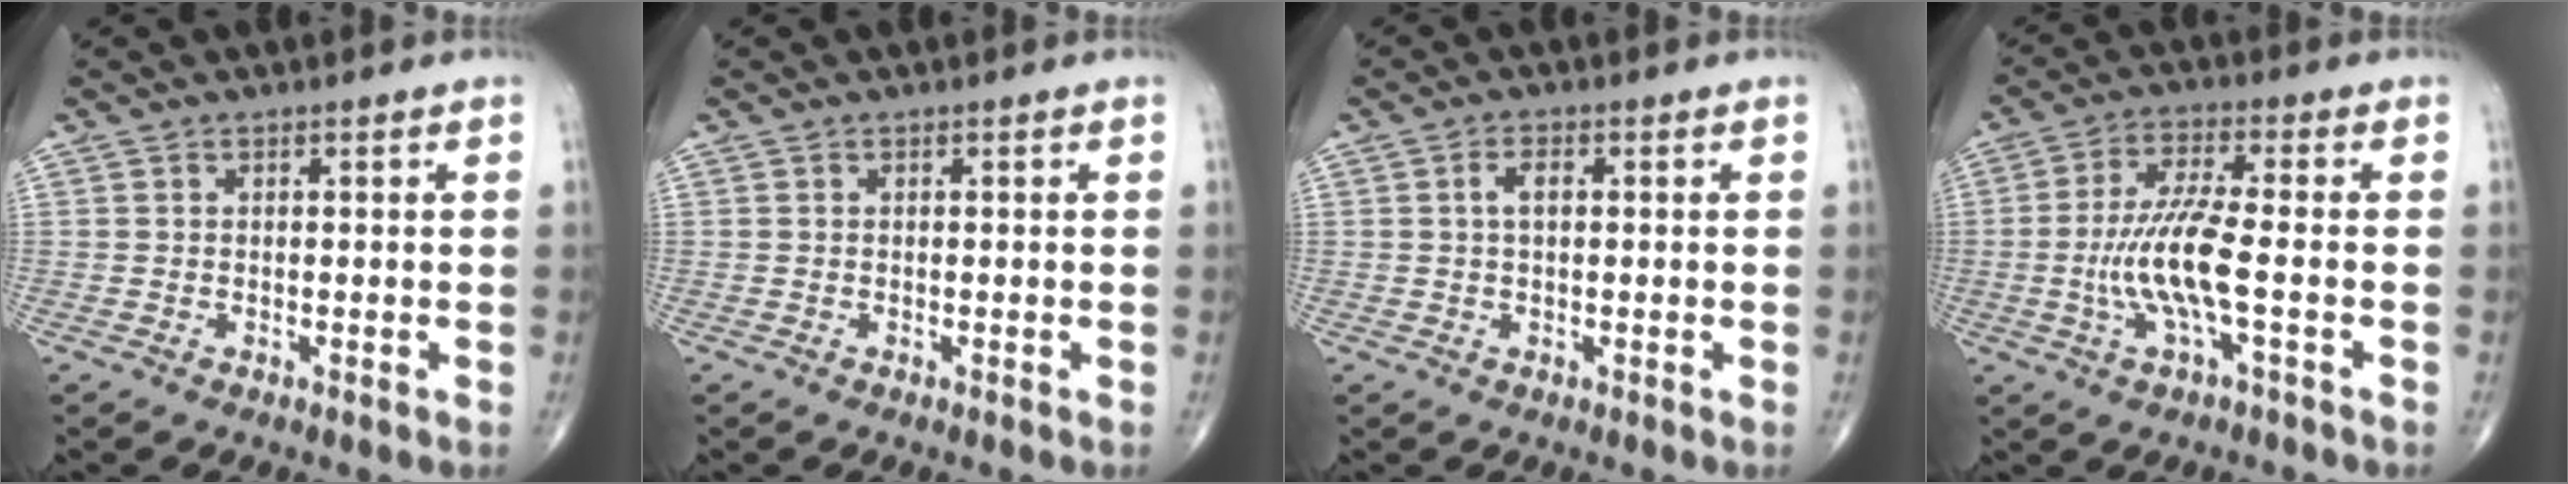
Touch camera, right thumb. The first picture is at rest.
{"total": 0.0}
{"total": 2.7, "force": [0.4, 1.3, 2.3], "torque": [-0.044, 0.007, 0.006]}
{"total": 10.1, "force": [-1.8, 1.7, 9.7], "torque": [-0.217, 0.014, -0.038]}